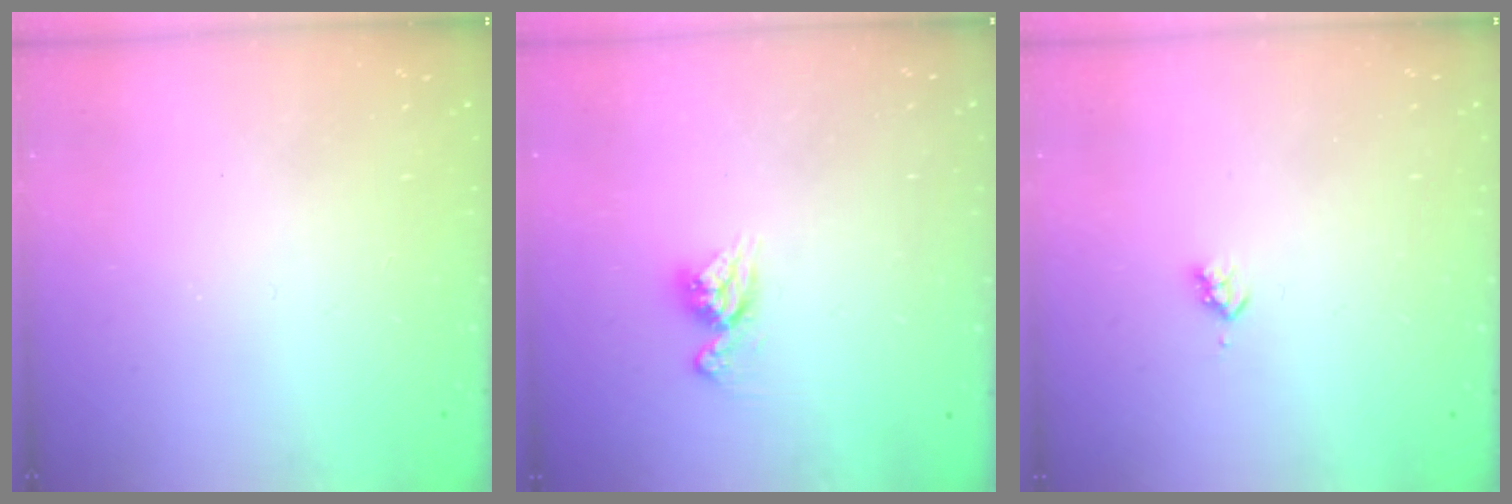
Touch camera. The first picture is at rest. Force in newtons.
{"total": 8.7, "press": 8.7, "slide": 0.8}
{"total": 2.3, "press": 2.3, "slide": 0.4}